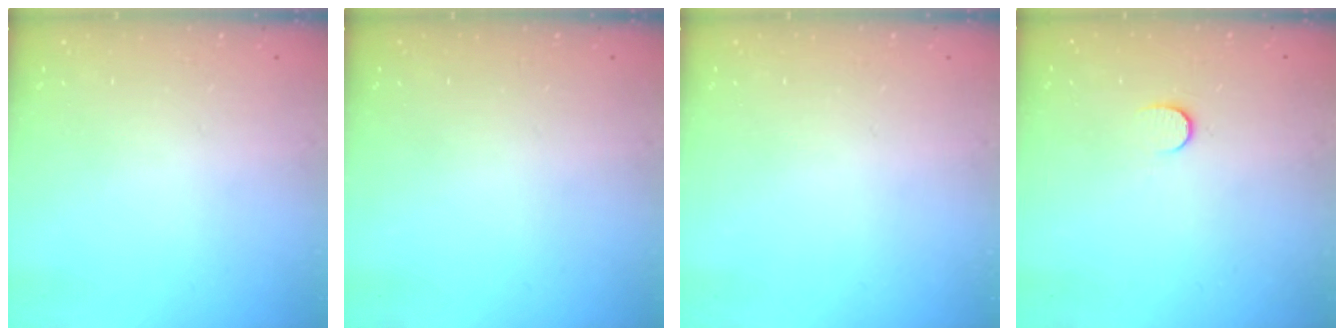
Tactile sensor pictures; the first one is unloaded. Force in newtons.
{"total": 0.0}
{"total": 0.0}
{"total": 6.3, "press": 6.3, "slide": 0.5}